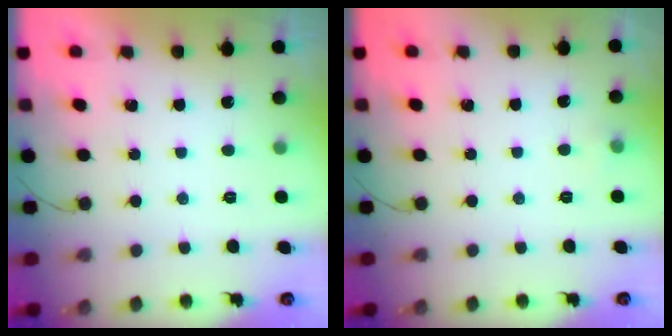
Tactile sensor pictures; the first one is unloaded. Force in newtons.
{"total": 3.1, "press": 2.8, "slide": 1.4}